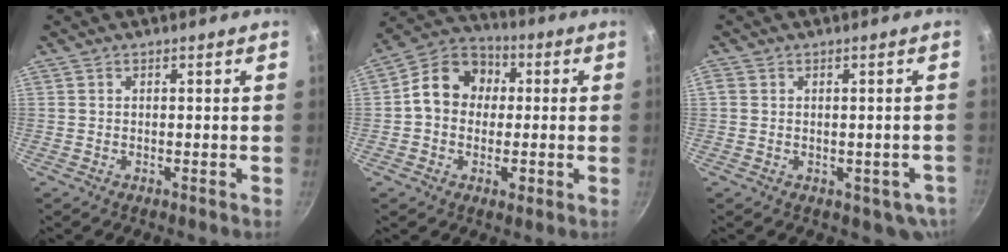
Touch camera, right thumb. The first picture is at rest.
{"total": 12.8, "force": [0.6, 10.6, 7.1], "torque": [-0.082, 0.023, -0.005]}
{"total": 5.9, "force": [-1.1, 4.6, 3.6], "torque": [-0.031, 0.015, 0.000]}